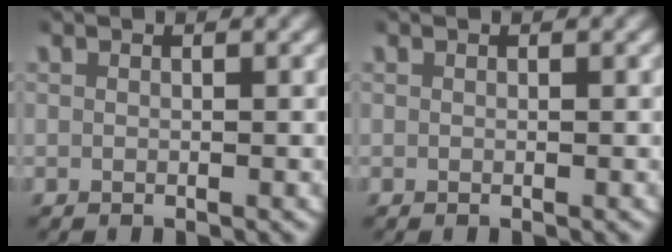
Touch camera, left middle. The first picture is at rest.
{"total": 0.0}